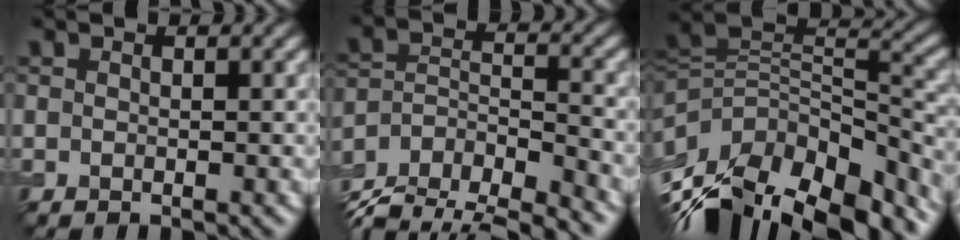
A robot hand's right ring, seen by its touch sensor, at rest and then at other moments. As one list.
[{"total": 11.2, "force": [-9.9, 4.0, 3.5], "torque": [-0.068, 0.004, -0.146]}, {"total": 13.3, "force": [-6.6, 7.5, 8.8], "torque": [-0.192, -0.001, -0.095]}]